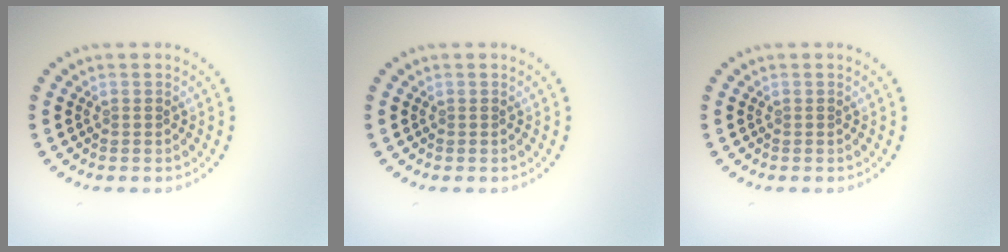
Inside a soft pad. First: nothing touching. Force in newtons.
{"total": 0.0}
{"total": 0.0}